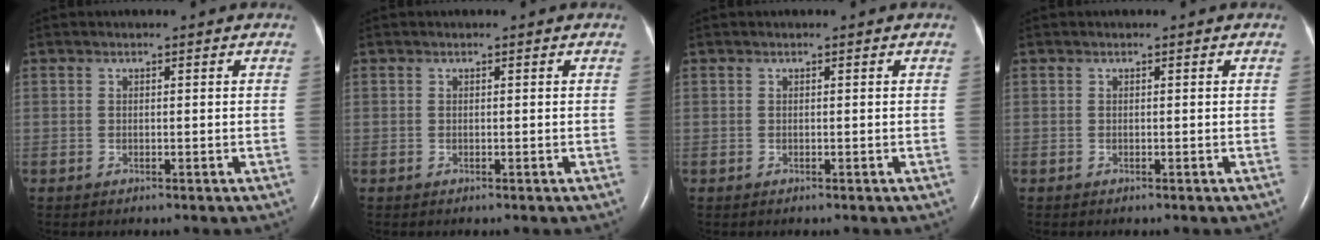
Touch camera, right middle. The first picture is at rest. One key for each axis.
{"total": 0.0}
{"total": 0.0}
{"total": 0.0}